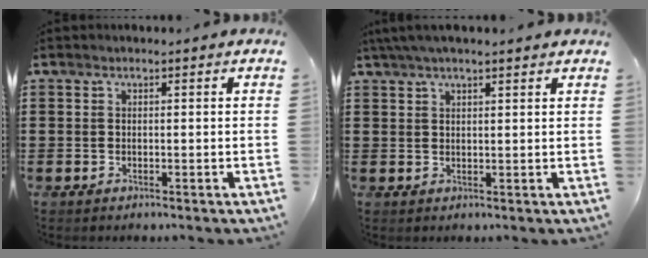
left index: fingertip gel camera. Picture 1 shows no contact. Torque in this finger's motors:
{"motor_torque": [2.14, 0.00, 0.57, 0.21]}